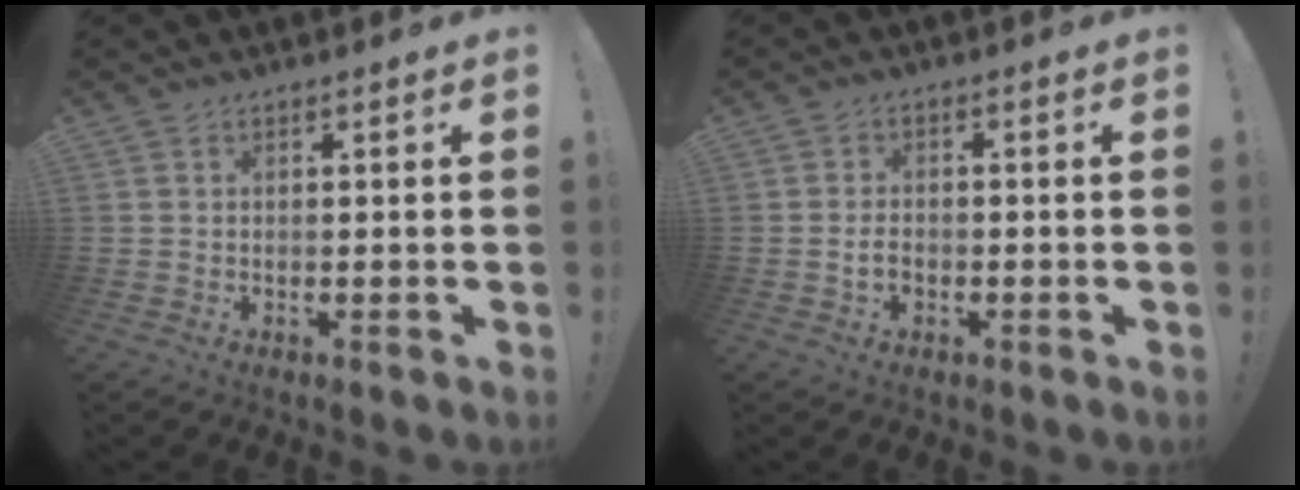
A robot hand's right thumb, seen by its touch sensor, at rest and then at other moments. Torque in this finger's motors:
{"motor_torque": [0.15, 0.04, -0.06, 0.09, -0.02]}